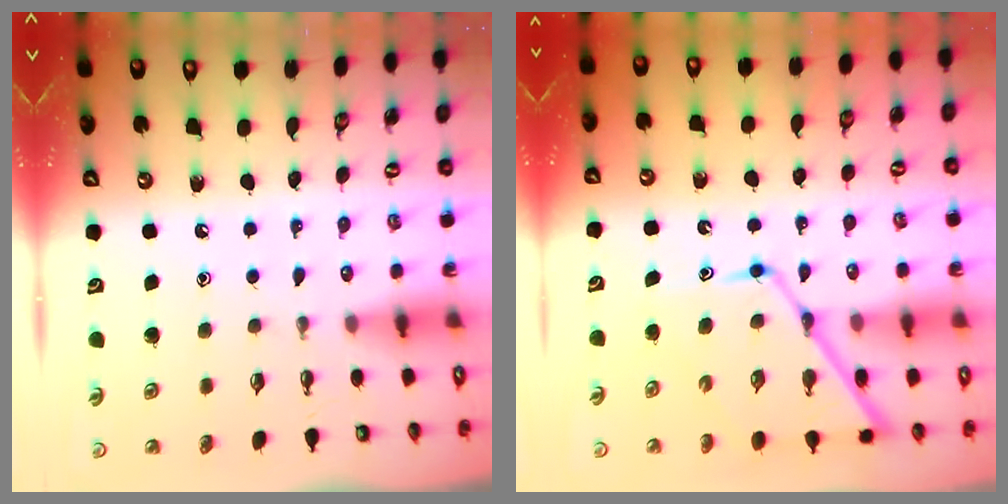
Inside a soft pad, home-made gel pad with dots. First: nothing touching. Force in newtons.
{"total": 14.3, "press": 14.3, "slide": 1.3}